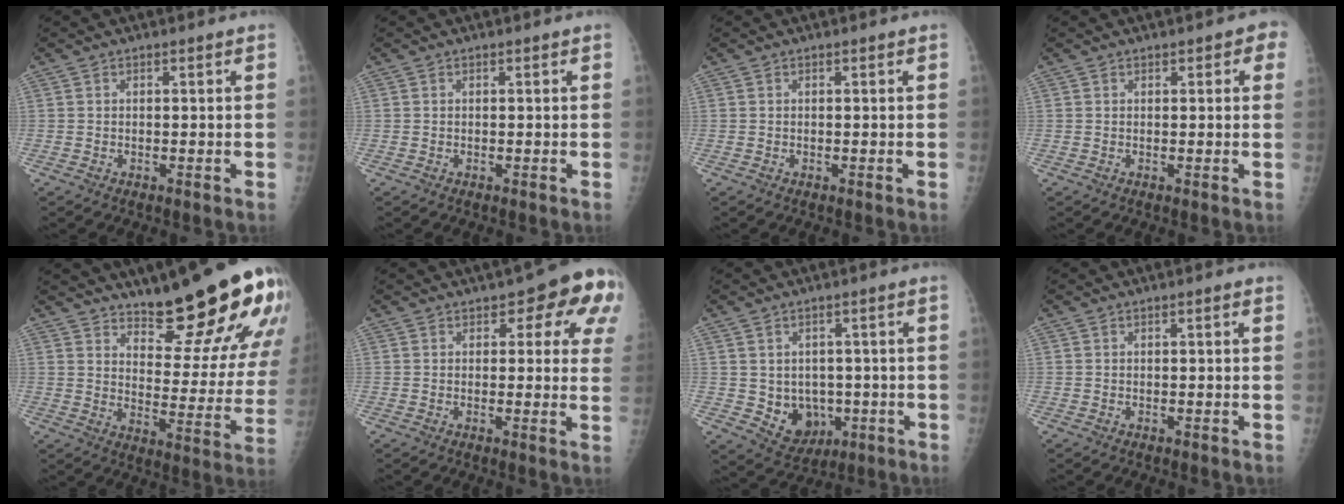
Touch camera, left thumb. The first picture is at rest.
{"total": 0.0}
{"total": 0.0}
{"total": 3.5, "force": [1.4, 1.6, 2.7], "torque": [-0.012, 0.001, 0.009]}
{"total": 21.8, "force": [15.7, 5.0, 14.3], "torque": [-0.162, -0.110, 0.219]}
{"total": 12.3, "force": [5.3, 5.4, 9.7], "torque": [-0.065, -0.012, 0.051]}
{"total": 7.9, "force": [-1.1, 6.5, 4.3], "torque": [-0.030, 0.003, 0.005]}
{"total": 1.0, "force": [0.3, 0.1, 1.0], "torque": [-0.019, 0.001, 0.003]}